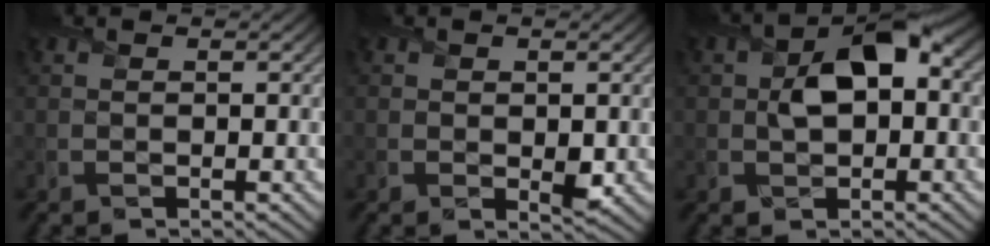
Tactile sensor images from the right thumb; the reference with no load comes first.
{"total": 2.2, "force": [0.0, 1.5, 1.6], "torque": [-0.030, -0.010, 0.005]}
{"total": 7.3, "force": [0.4, 4.4, 5.8], "torque": [-0.096, 0.006, 0.004]}